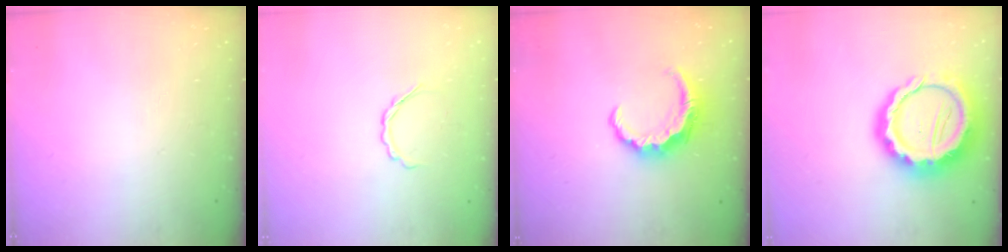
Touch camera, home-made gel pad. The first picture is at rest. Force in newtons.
{"total": 3.2, "press": 3.1, "slide": 0.8}
{"total": 7.1, "press": 7.0, "slide": 0.8}
{"total": 19.0, "press": 18.6, "slide": 3.8}